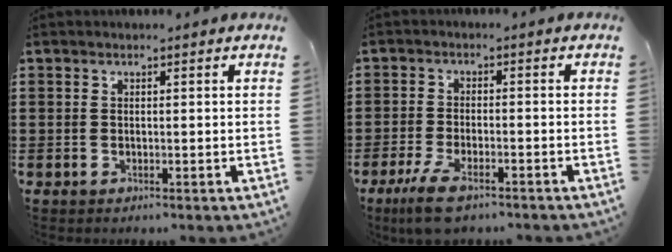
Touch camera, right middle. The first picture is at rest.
{"total": 5.7, "force": [-4.0, 1.5, 3.7], "torque": [-0.087, -0.002, -0.078]}